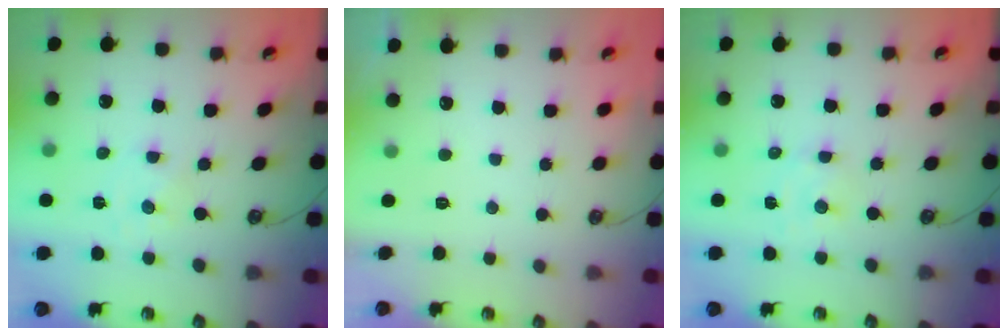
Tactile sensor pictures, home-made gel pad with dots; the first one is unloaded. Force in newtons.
{"total": 0.0}
{"total": 2.3, "press": 2.3, "slide": 0.5}